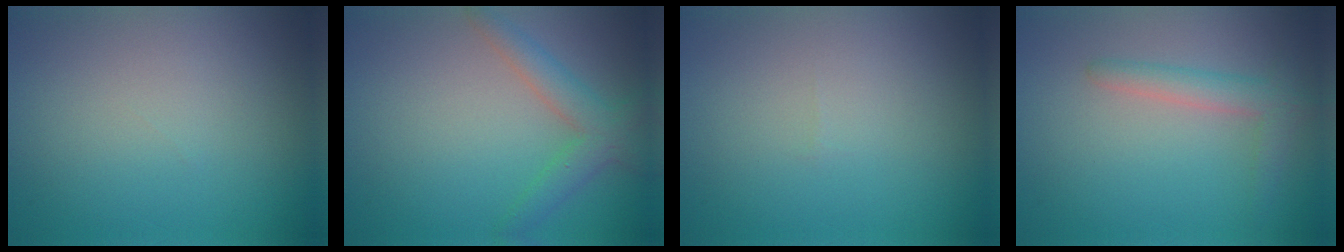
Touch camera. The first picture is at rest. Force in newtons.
{"total": 3.2, "press": 3.2, "slide": 0.0}
{"total": 0.0}
{"total": 2.6, "press": 2.6, "slide": 0.2}